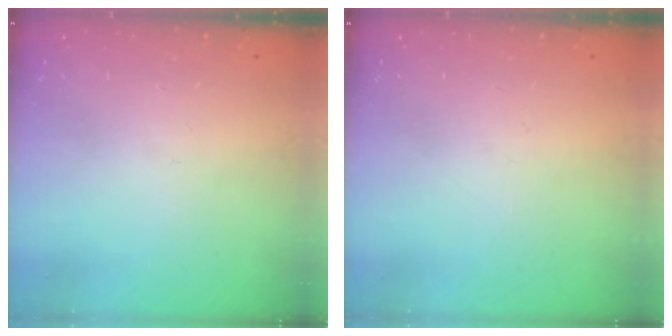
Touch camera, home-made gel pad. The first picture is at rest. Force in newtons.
{"total": 0.0}